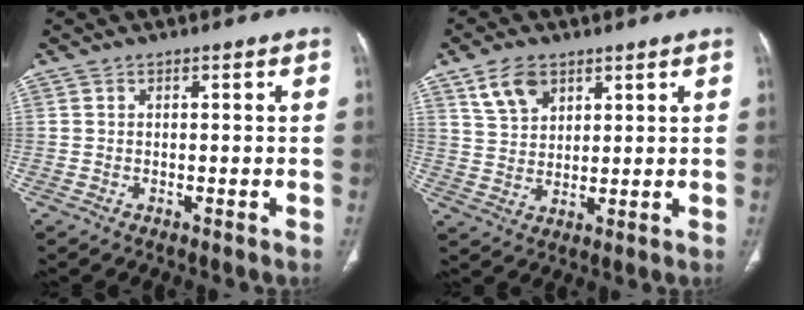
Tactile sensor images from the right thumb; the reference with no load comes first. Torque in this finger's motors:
{"motor_torque": [-0.55, 0.63, -0.05, -0.14, 0.14]}